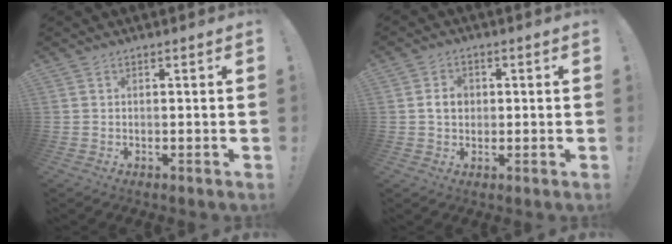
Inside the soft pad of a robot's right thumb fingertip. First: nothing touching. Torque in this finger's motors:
{"motor_torque": [0.60, 0.54, 0.51, -0.31, 0.15]}